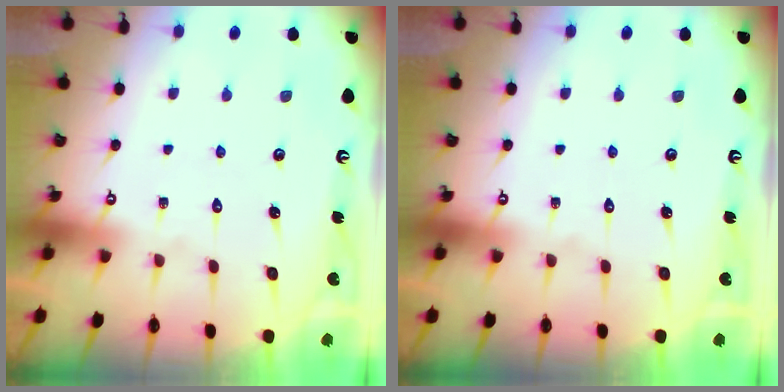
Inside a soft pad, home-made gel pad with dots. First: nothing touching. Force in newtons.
{"total": 0.0}